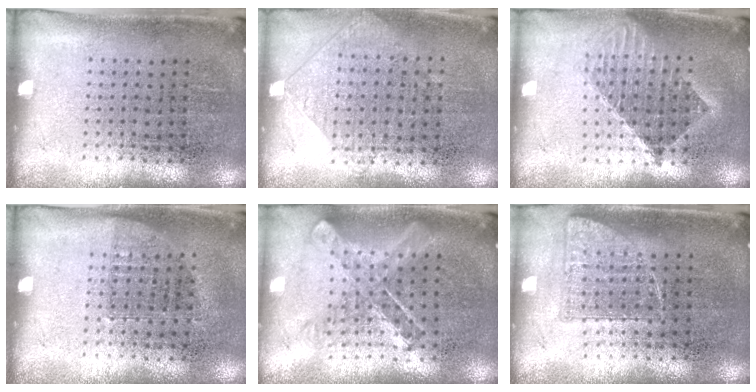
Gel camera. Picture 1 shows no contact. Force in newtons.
{"total": 0.9, "press": 0.9, "slide": 0.3}
{"total": 1.5, "press": 1.3, "slide": 0.8}
{"total": 0.7, "press": 0.6, "slide": 0.3}
{"total": 0.9, "press": 0.9, "slide": 0.1}
{"total": 0.9, "press": 0.8, "slide": 0.3}